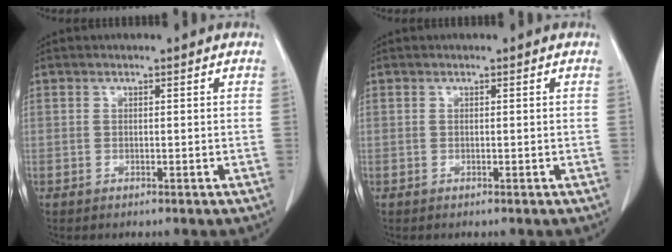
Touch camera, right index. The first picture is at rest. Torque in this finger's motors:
{"motor_torque": [0.00, 0.00, 0.00, 0.00]}